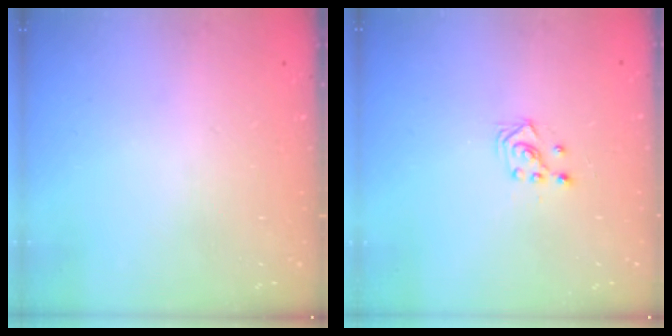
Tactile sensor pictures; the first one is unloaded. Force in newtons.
{"total": 2.9, "press": 2.7, "slide": 1.0}